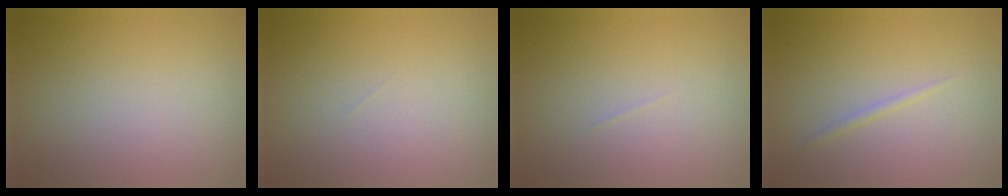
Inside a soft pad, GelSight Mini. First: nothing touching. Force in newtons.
{"total": 0.0}
{"total": 0.0}
{"total": 0.6, "press": 0.6, "slide": 0.1}